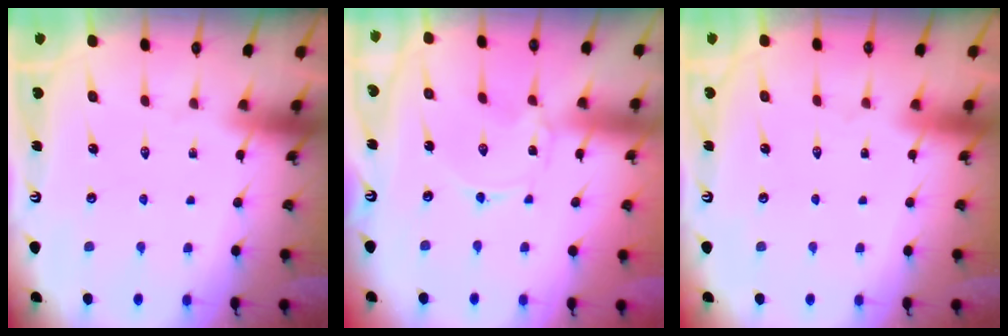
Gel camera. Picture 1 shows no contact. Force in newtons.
{"total": 0.0}
{"total": 1.6, "press": 1.6, "slide": 0.1}